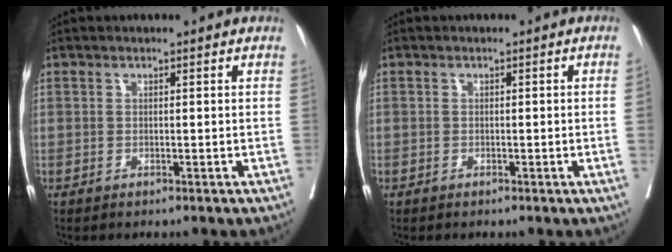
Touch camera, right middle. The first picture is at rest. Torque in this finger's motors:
{"motor_torque": [0.66, -0.71, -0.16, -0.21]}